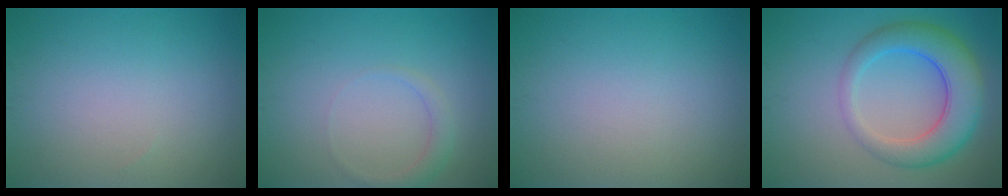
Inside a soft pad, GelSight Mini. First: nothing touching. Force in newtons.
{"total": 1.5, "press": 1.5, "slide": 0.1}
{"total": 0.0}
{"total": 6.6, "press": 6.6, "slide": 0.3}